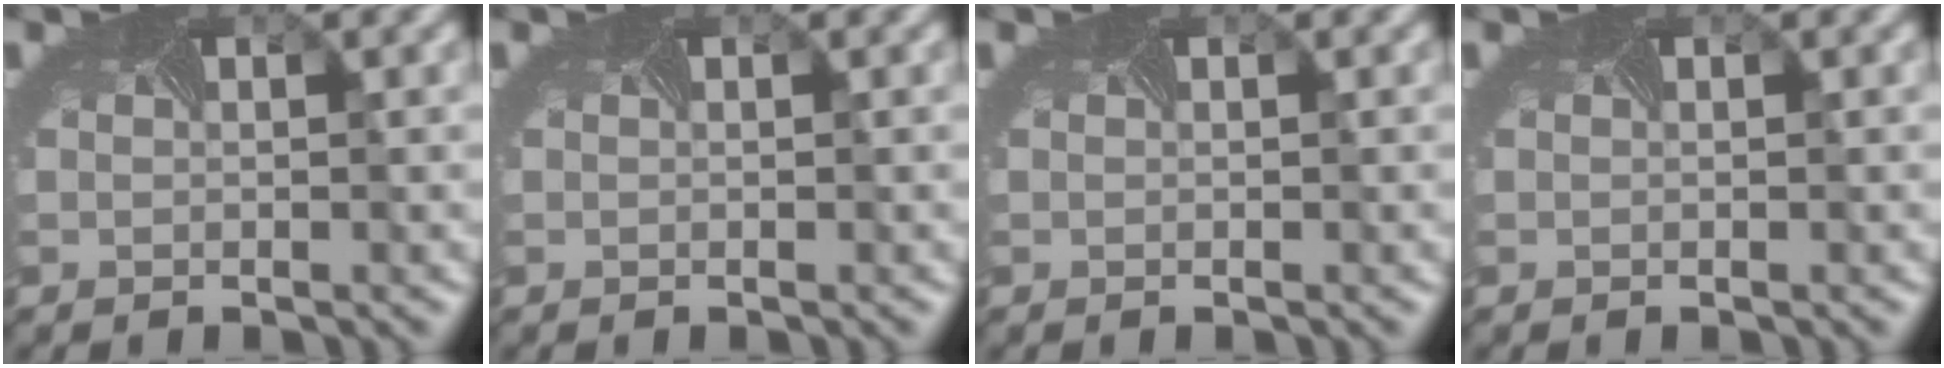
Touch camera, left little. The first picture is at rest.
{"total": 0.0}
{"total": 0.0}
{"total": 0.0}